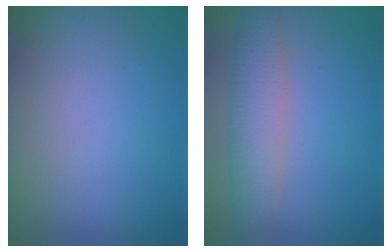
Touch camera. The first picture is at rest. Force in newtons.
{"total": 4.6, "press": 4.6, "slide": 0.1}